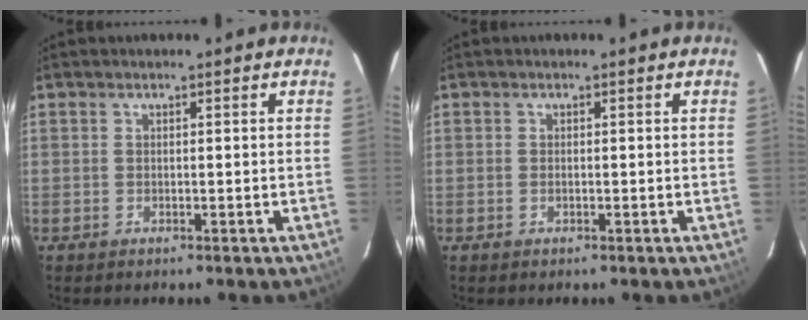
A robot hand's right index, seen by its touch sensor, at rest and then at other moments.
{"total": 0.5, "force": [-0.1, 0.2, 0.5], "torque": [-0.010, 0.001, -0.002]}